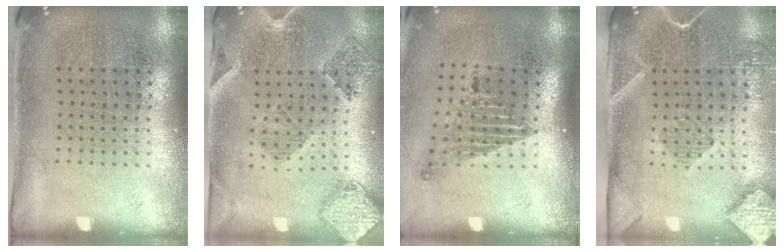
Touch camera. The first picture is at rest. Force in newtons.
{"total": 1.6, "press": 1.6, "slide": 0.3}
{"total": 1.7, "press": 1.2, "slide": 1.2}
{"total": 2.7, "press": 2.0, "slide": 1.8}